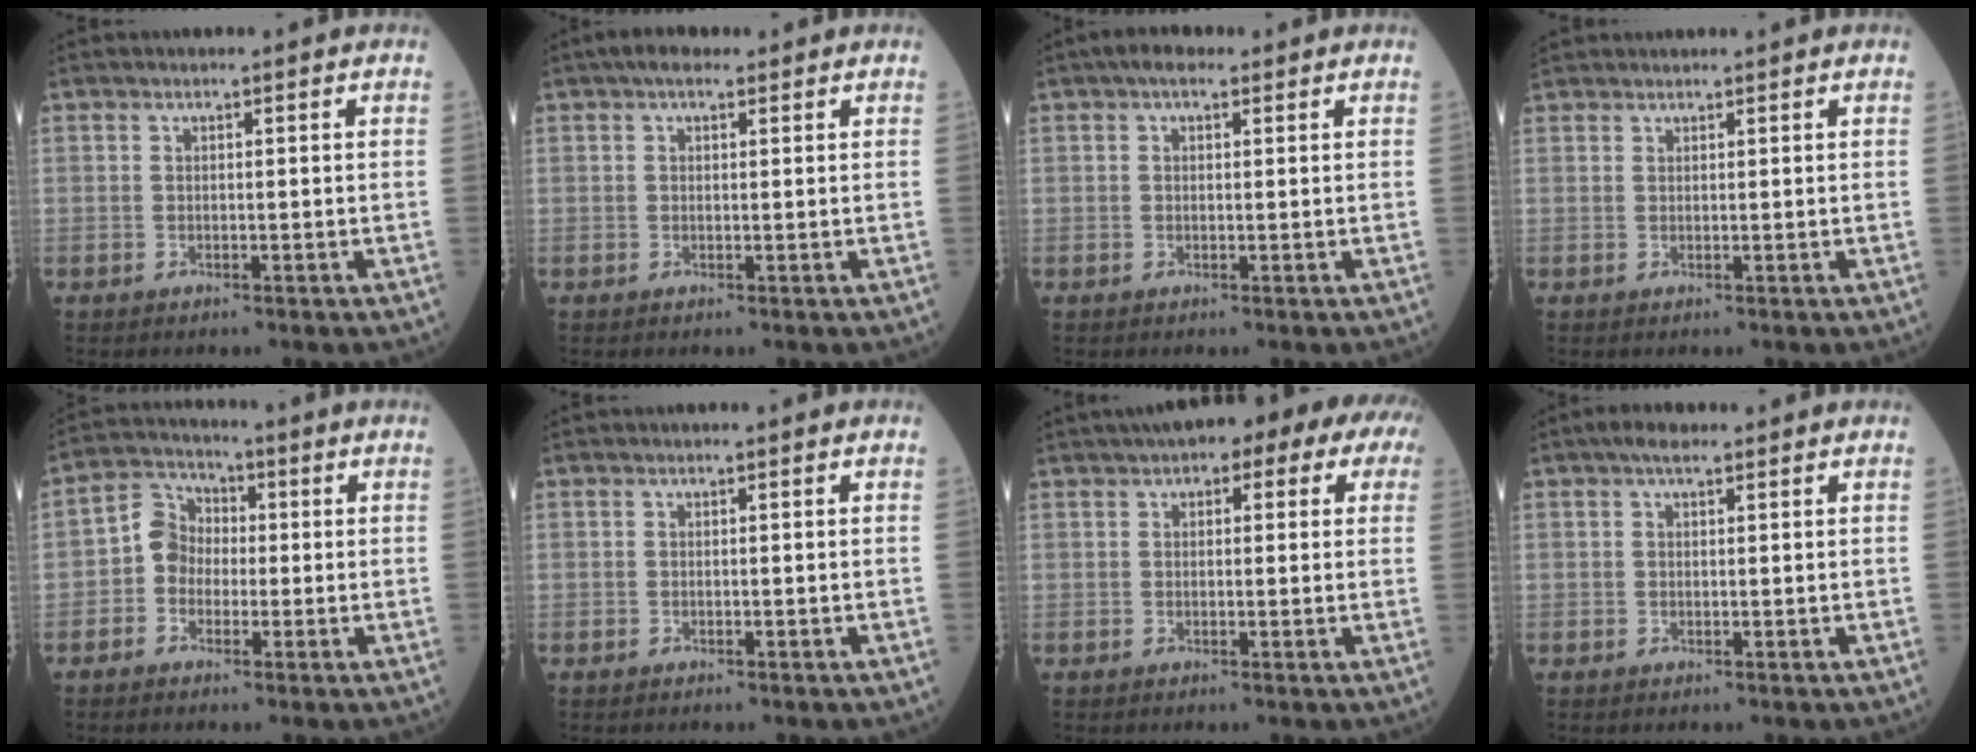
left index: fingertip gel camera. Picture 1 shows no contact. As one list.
[{"total": 2.7, "force": [1.8, 1.2, 1.6], "torque": [-0.030, 0.019, 0.026]}, {"total": 2.4, "force": [1.5, 1.2, 1.5], "torque": [-0.028, 0.018, 0.020]}, {"total": 2.2, "force": [2.1, 0.5, 0.3], "torque": [-0.005, 0.026, 0.037]}, {"total": 5.2, "force": [-0.7, 4.6, 2.4], "torque": [-0.048, 0.021, -0.023]}, {"total": 0.0}, {"total": 13.2, "force": [7.5, 4.6, 9.8], "torque": [-0.130, 0.056, 0.088]}, {"total": 2.3, "force": [1.5, 0.8, 1.6], "torque": [-0.030, 0.016, 0.022]}]